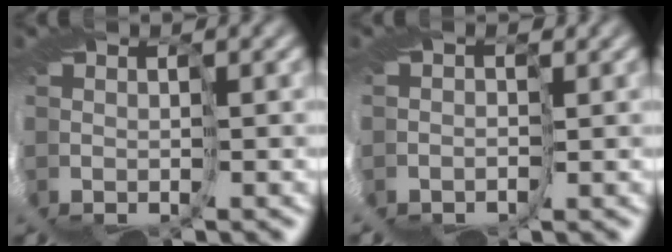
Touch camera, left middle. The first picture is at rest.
{"total": 0.9, "force": [-0.5, 0.7, 0.0], "torque": [0.017, 0.001, -0.009]}